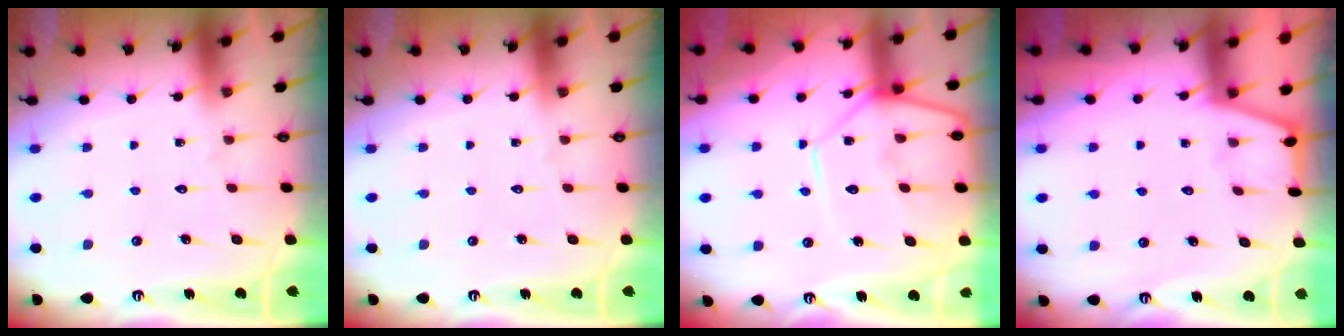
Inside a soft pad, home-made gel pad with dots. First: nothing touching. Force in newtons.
{"total": 0.0}
{"total": 11.4, "press": 11.4, "slide": 1.1}
{"total": 0.7, "press": 0.7, "slide": 0.2}